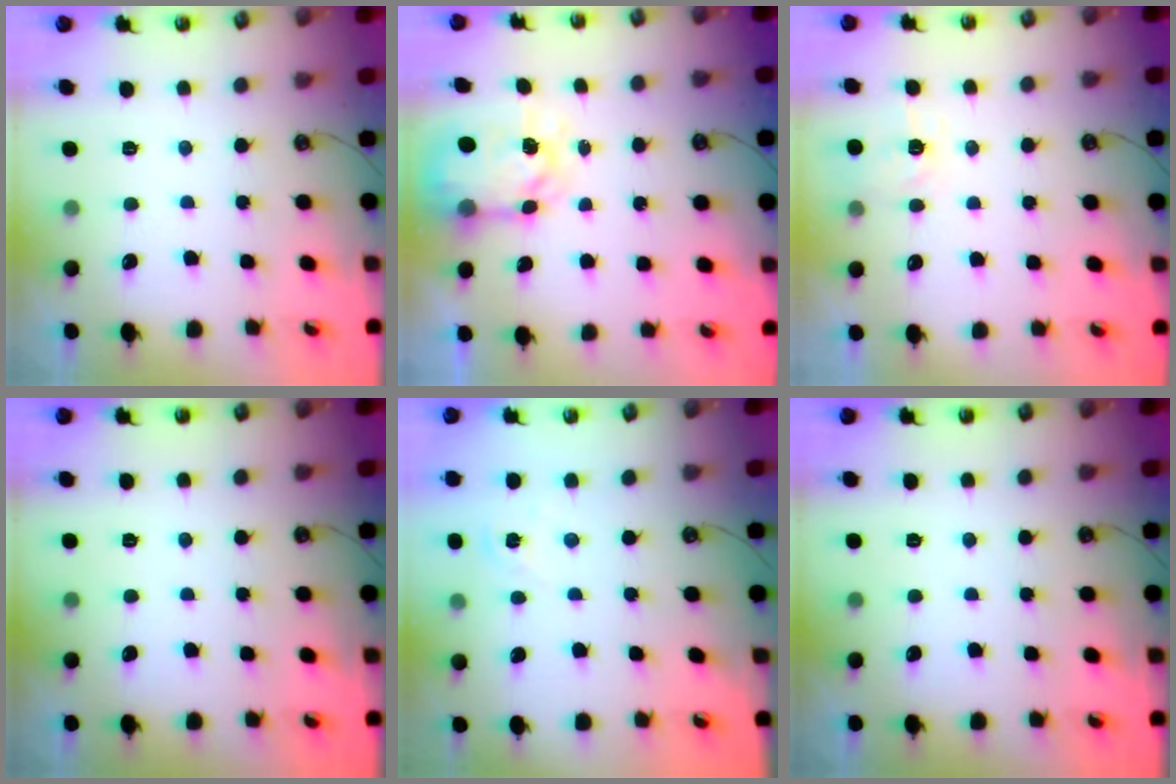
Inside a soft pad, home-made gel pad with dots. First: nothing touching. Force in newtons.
{"total": 6.8, "press": 6.7, "slide": 0.6}
{"total": 4.7, "press": 4.6, "slide": 0.7}
{"total": 0.0}
{"total": 1.3, "press": 1.3, "slide": 0.2}
{"total": 0.0}